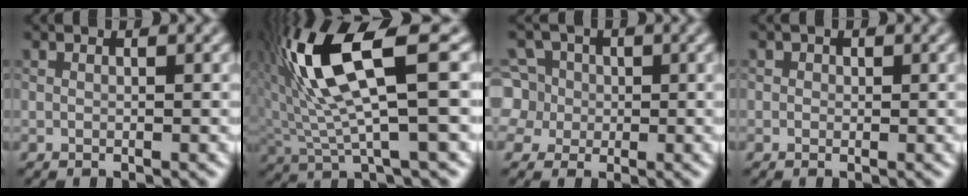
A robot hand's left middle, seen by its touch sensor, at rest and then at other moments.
{"total": 9.7, "force": [2.2, 2.5, 9.1], "torque": [-0.194, 0.012, 0.052]}
{"total": 5.9, "force": [1.3, 5.5, 1.8], "torque": [-0.043, 0.035, 0.010]}
{"total": 0.5, "force": [-0.1, 0.5, -0.2], "torque": [0.003, 0.002, 0.002]}